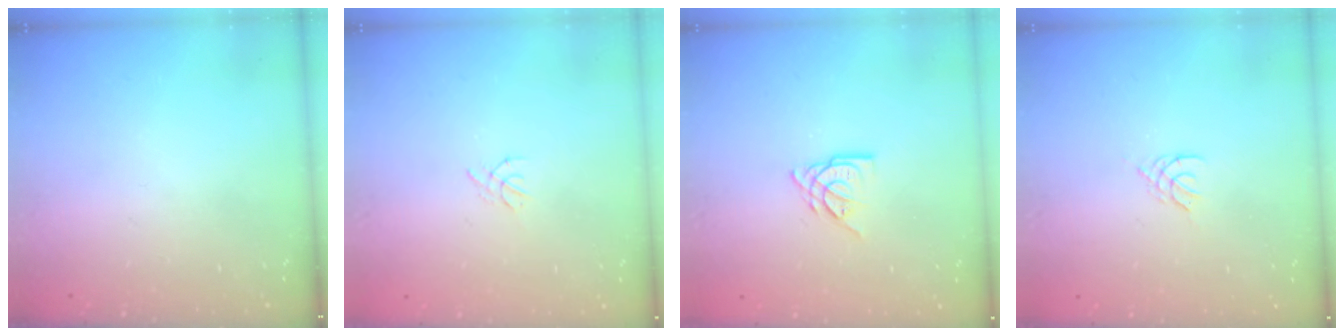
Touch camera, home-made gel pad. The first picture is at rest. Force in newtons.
{"total": 0.8, "press": 0.7, "slide": 0.3}
{"total": 7.2, "press": 7.2, "slide": 0.7}
{"total": 2.1, "press": 2.0, "slide": 0.4}